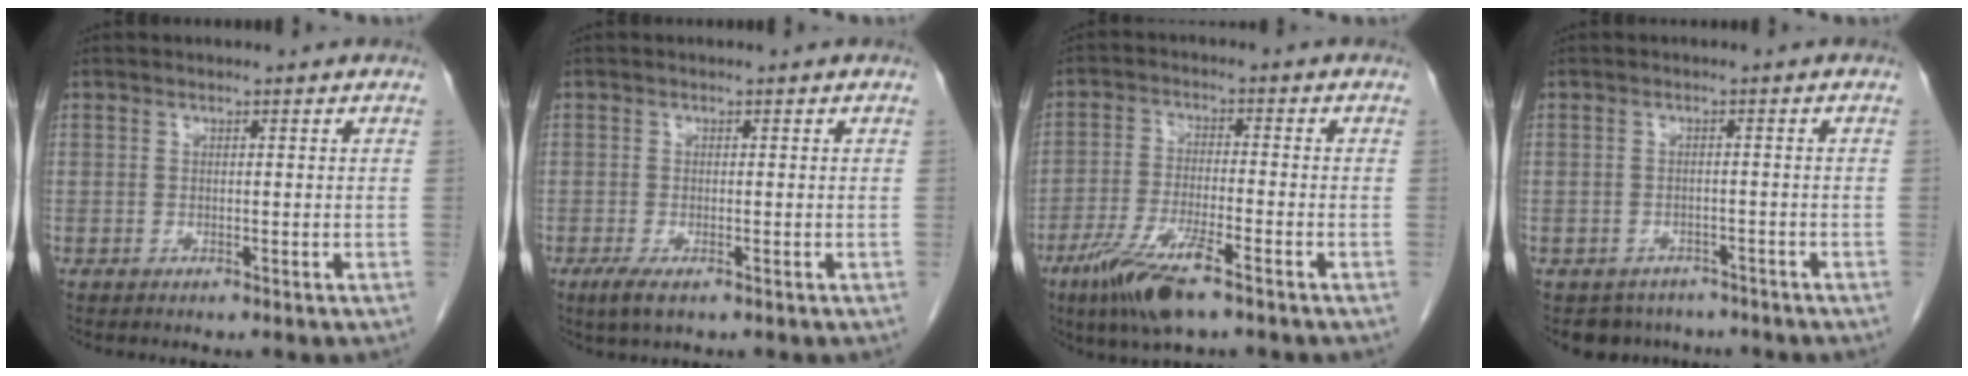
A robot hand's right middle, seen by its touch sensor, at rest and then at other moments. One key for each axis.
{"total": 2.6, "fx": -1.3, "fy": 0.6, "fz": 2.1, "tx": -0.048, "ty": -0.008, "tz": -0.023}
{"total": 9.5, "fx": -6.0, "fy": 1.3, "fz": 7.3, "tx": -0.148, "ty": -0.021, "tz": -0.108}
{"total": 4.5, "fx": -3.7, "fy": 2.5, "fz": -0.1, "tx": 0.005, "ty": 0.006, "tz": -0.050}